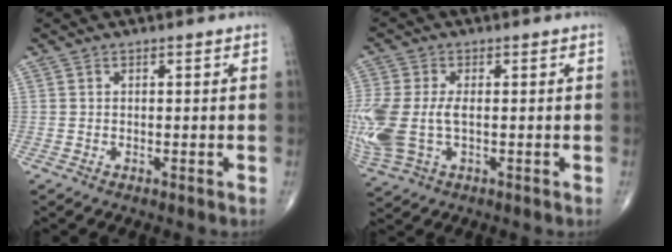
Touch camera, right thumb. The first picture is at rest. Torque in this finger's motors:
{"motor_torque": [1.63, 1.65, 1.34, -0.18, 0.22]}